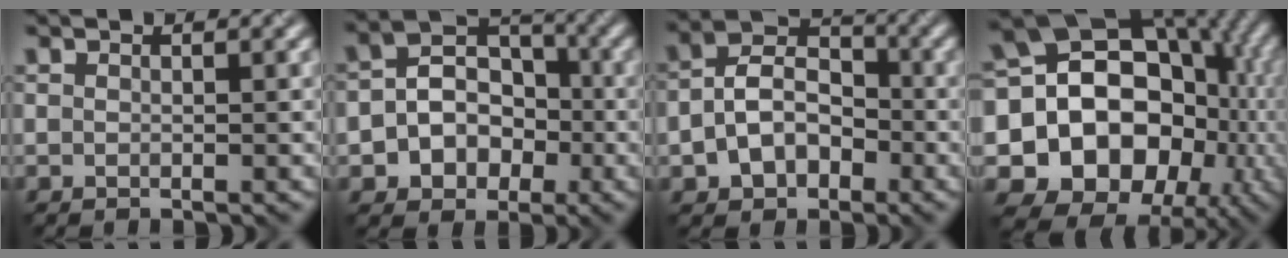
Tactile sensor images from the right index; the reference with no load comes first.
{"total": 5.1, "force": [-1.1, 4.4, 2.5], "torque": [-0.026, 0.017, -0.033]}
{"total": 5.3, "force": [-1.5, 4.0, 3.2], "torque": [-0.059, 0.014, -0.036]}
{"total": 20.2, "force": [-1.0, 17.0, 10.8], "torque": [-0.164, 0.015, -0.031]}